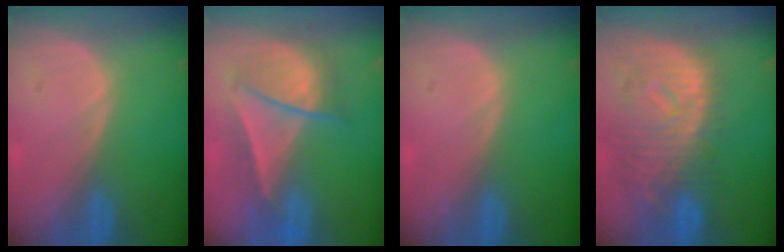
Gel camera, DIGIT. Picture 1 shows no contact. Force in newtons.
{"total": 7.1, "press": 7.0, "slide": 0.9}
{"total": 0.0}
{"total": 11.9, "press": 10.2, "slide": 6.2}